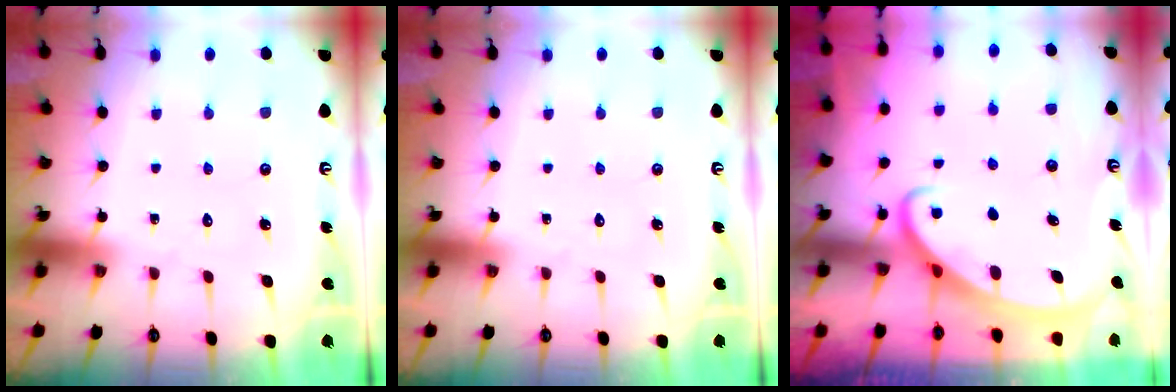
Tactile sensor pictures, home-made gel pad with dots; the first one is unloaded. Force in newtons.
{"total": 0.0}
{"total": 2.5, "press": 2.5, "slide": 0.4}